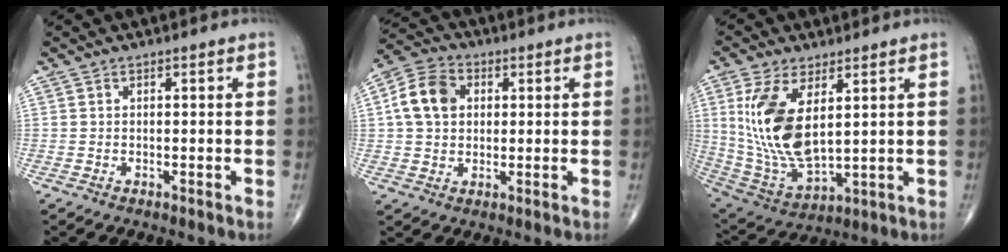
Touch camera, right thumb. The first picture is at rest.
{"total": 9.3, "force": [1.7, 7.0, 5.8], "torque": [-0.097, 0.013, 0.024]}
{"total": 16.4, "force": [3.9, 7.9, 13.8], "torque": [-0.274, -0.022, 0.095]}